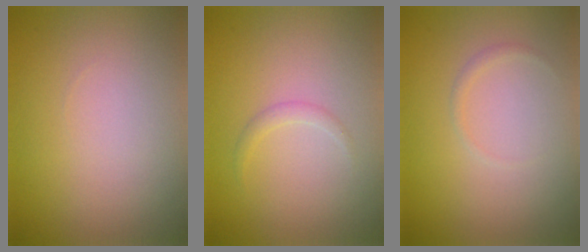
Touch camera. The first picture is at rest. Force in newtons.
{"total": 0.9, "press": 0.9, "slide": 0.0}
{"total": 0.6, "press": 0.6, "slide": 0.1}